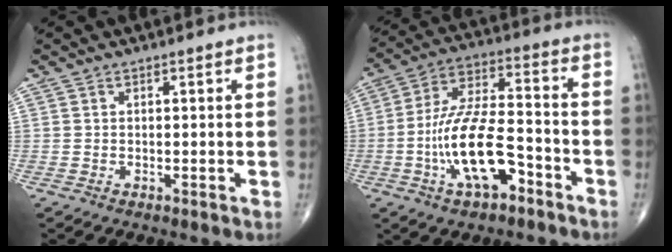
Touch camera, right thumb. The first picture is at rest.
{"total": 15.8, "force": [-6.1, 6.5, 13.0], "torque": [-0.241, 0.043, -0.107]}